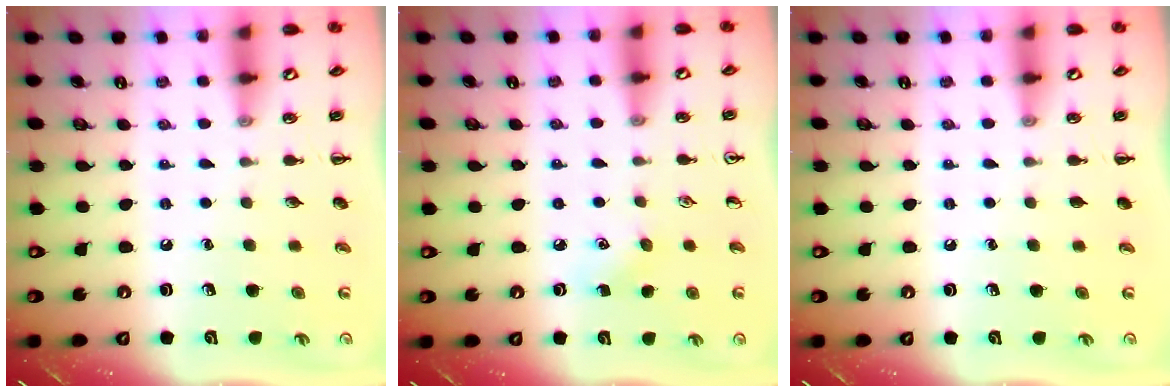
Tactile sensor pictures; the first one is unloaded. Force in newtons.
{"total": 4.4, "press": 4.2, "slide": 1.2}
{"total": 0.0}